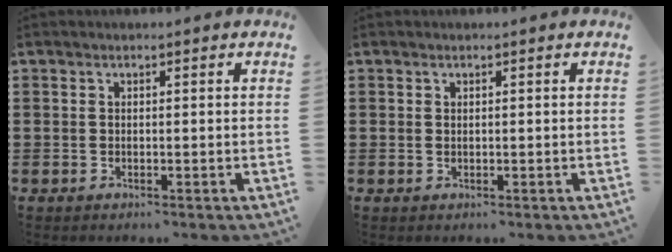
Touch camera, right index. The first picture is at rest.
{"total": 0.5, "force": [0.3, 0.3, 0.3], "torque": [-0.007, 0.001, 0.006]}